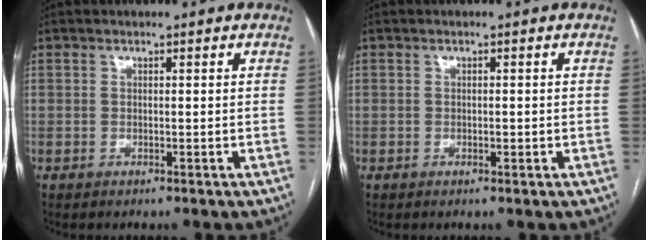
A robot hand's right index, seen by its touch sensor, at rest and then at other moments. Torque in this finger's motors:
{"motor_torque": [-0.11, 0.18, -0.03, 0.00]}